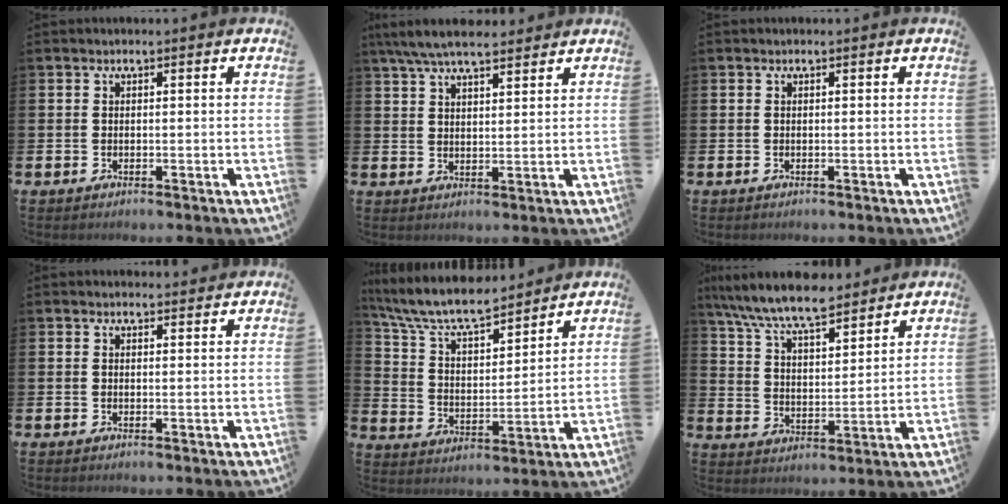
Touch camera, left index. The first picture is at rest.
{"total": 6.3, "force": [5.6, 1.4, 2.5], "torque": [-0.061, -0.016, 0.103]}
{"total": 0.0}
{"total": 1.1, "force": [1.1, 0.3, 0.1], "torque": [0.006, -0.002, 0.018]}
{"total": 8.7, "force": [8.0, 1.9, 3.0], "torque": [-0.098, -0.046, 0.142]}
{"total": 8.5, "force": [7.8, 1.5, 3.0], "torque": [-0.094, -0.037, 0.142]}